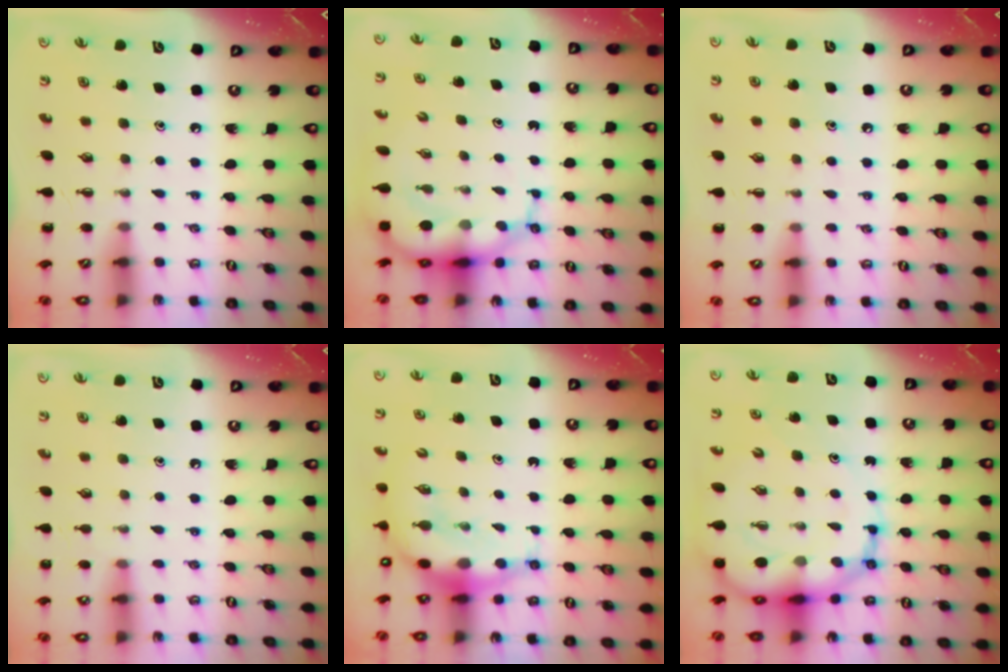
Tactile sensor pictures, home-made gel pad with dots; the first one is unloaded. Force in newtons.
{"total": 9.0, "press": 8.6, "slide": 2.4}
{"total": 5.5, "press": 5.4, "slide": 1.3}
{"total": 6.8, "press": 6.5, "slide": 2.0}
{"total": 9.0, "press": 8.8, "slide": 2.2}
{"total": 17.2, "press": 16.5, "slide": 4.9}